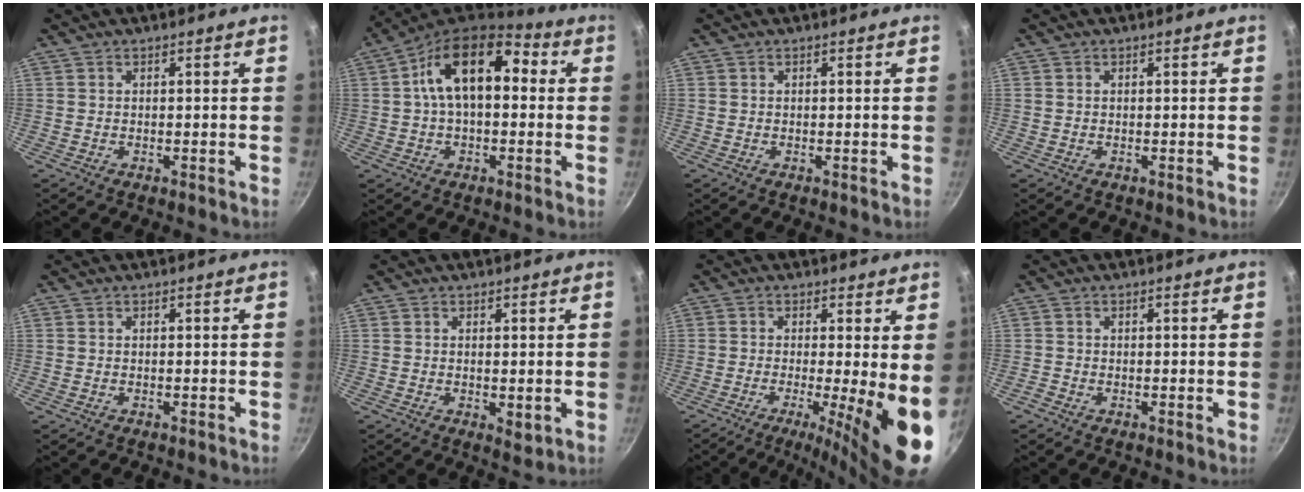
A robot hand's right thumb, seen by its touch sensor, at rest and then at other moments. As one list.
[{"total": 15.7, "force": [2.4, 9.2, 12.5], "torque": [-0.186, 0.035, 0.017]}, {"total": 0.0}, {"total": 0.0}, {"total": 0.0}, {"total": 2.3, "force": [0.2, 1.2, 2.0], "torque": [-0.030, -0.008, 0.004]}, {"total": 11.0, "force": [-1.7, 1.5, 10.8], "torque": [-0.151, -0.014, -0.026]}, {"total": 0.7, "force": [-0.4, 0.4, 0.3], "torque": [-0.005, 0.001, -0.013]}]